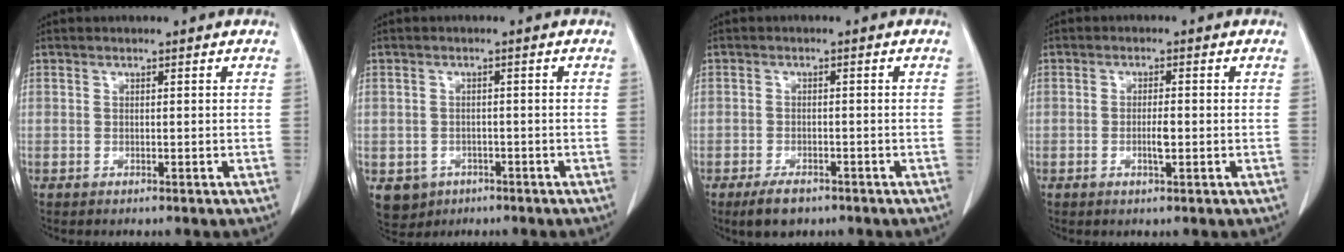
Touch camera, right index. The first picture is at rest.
{"total": 5.4, "force": [-2.6, 4.6, 1.1], "torque": [-0.015, 0.004, -0.031]}
{"total": 4.0, "force": [-2.7, 1.9, 2.2], "torque": [-0.042, -0.004, -0.038]}
{"total": 2.4, "force": [-0.6, 0.3, 2.3], "torque": [-0.046, -0.002, -0.010]}